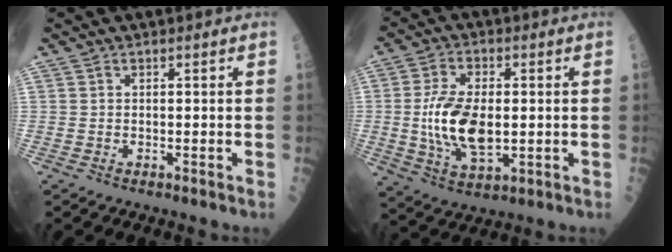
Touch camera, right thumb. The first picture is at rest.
{"total": 12.9, "force": [-0.5, 6.5, 11.2], "torque": [-0.209, -0.007, -0.004]}